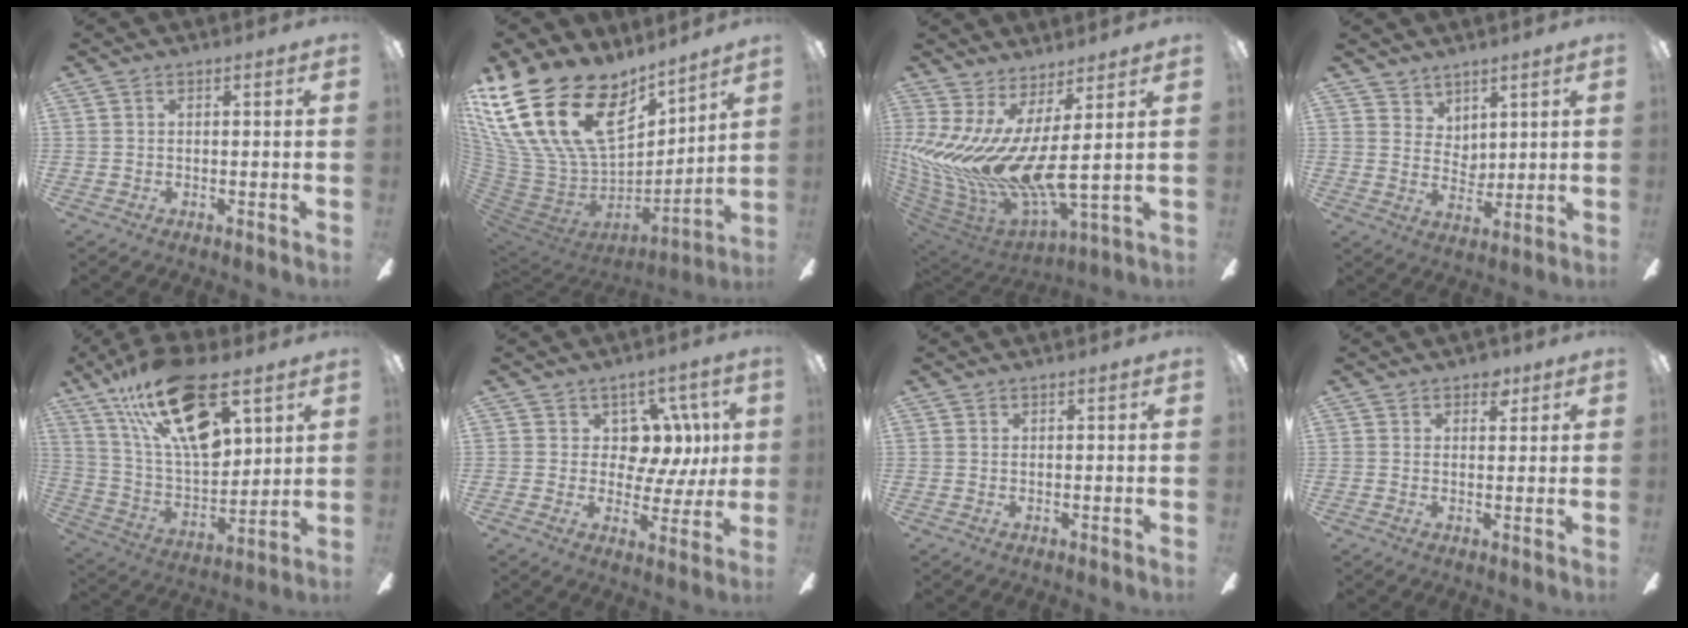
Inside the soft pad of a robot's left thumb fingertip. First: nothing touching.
{"total": 27.3, "force": [14.9, 16.3, 16.1], "torque": [-0.354, -0.103, 0.303]}
{"total": 14.5, "force": [0.6, 5.3, 13.4], "torque": [-0.304, -0.061, 0.010]}
{"total": 5.4, "force": [4.5, 2.8, -0.6], "torque": [-0.003, -0.029, 0.087]}
{"total": 25.0, "force": [13.3, 10.6, 18.2], "torque": [-0.337, -0.062, 0.226]}
{"total": 10.4, "force": [3.6, 8.0, 5.5], "torque": [-0.072, -0.015, 0.072]}
{"total": 0.0}
{"total": 3.2, "force": [2.1, 1.9, 1.4], "torque": [-0.008, -0.007, 0.033]}